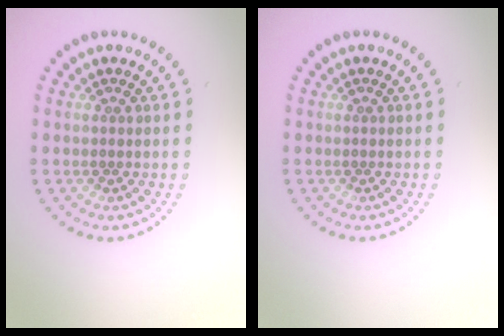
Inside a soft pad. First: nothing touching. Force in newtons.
{"total": 0.0}